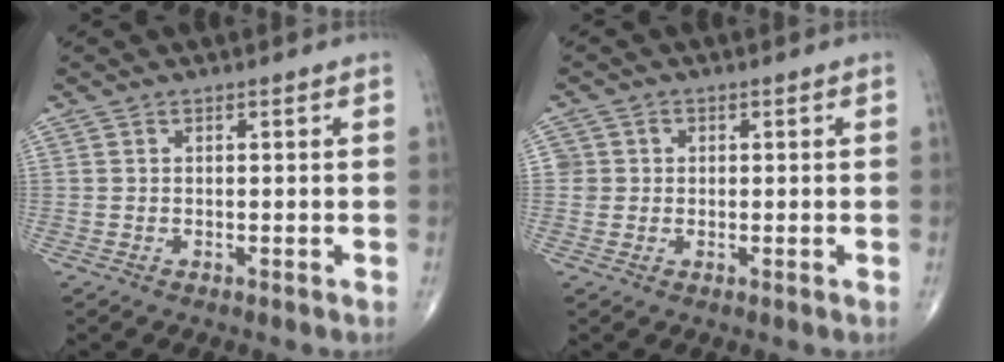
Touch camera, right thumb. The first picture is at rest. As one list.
[{"total": 2.6, "force": [0.2, 2.6, 0.2], "torque": [0.017, 0.005, 0.003]}]